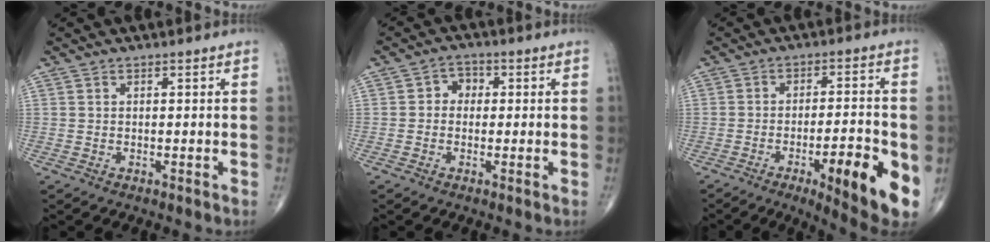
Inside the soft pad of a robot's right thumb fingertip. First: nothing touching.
{"total": 3.4, "force": [0.1, 2.9, 1.8], "torque": [-0.005, 0.014, -0.008]}
{"total": 14.2, "force": [-5.0, 3.3, 12.8], "torque": [-0.172, 0.007, -0.065]}